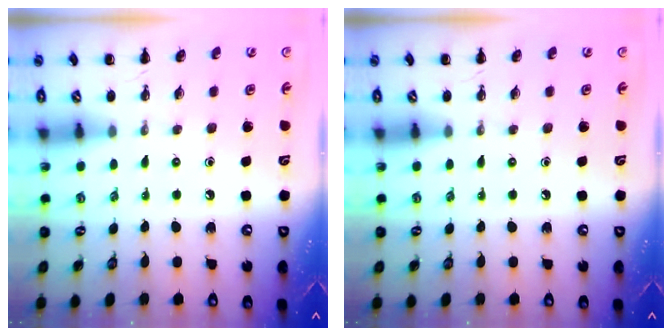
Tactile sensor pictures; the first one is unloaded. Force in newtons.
{"total": 0.0}